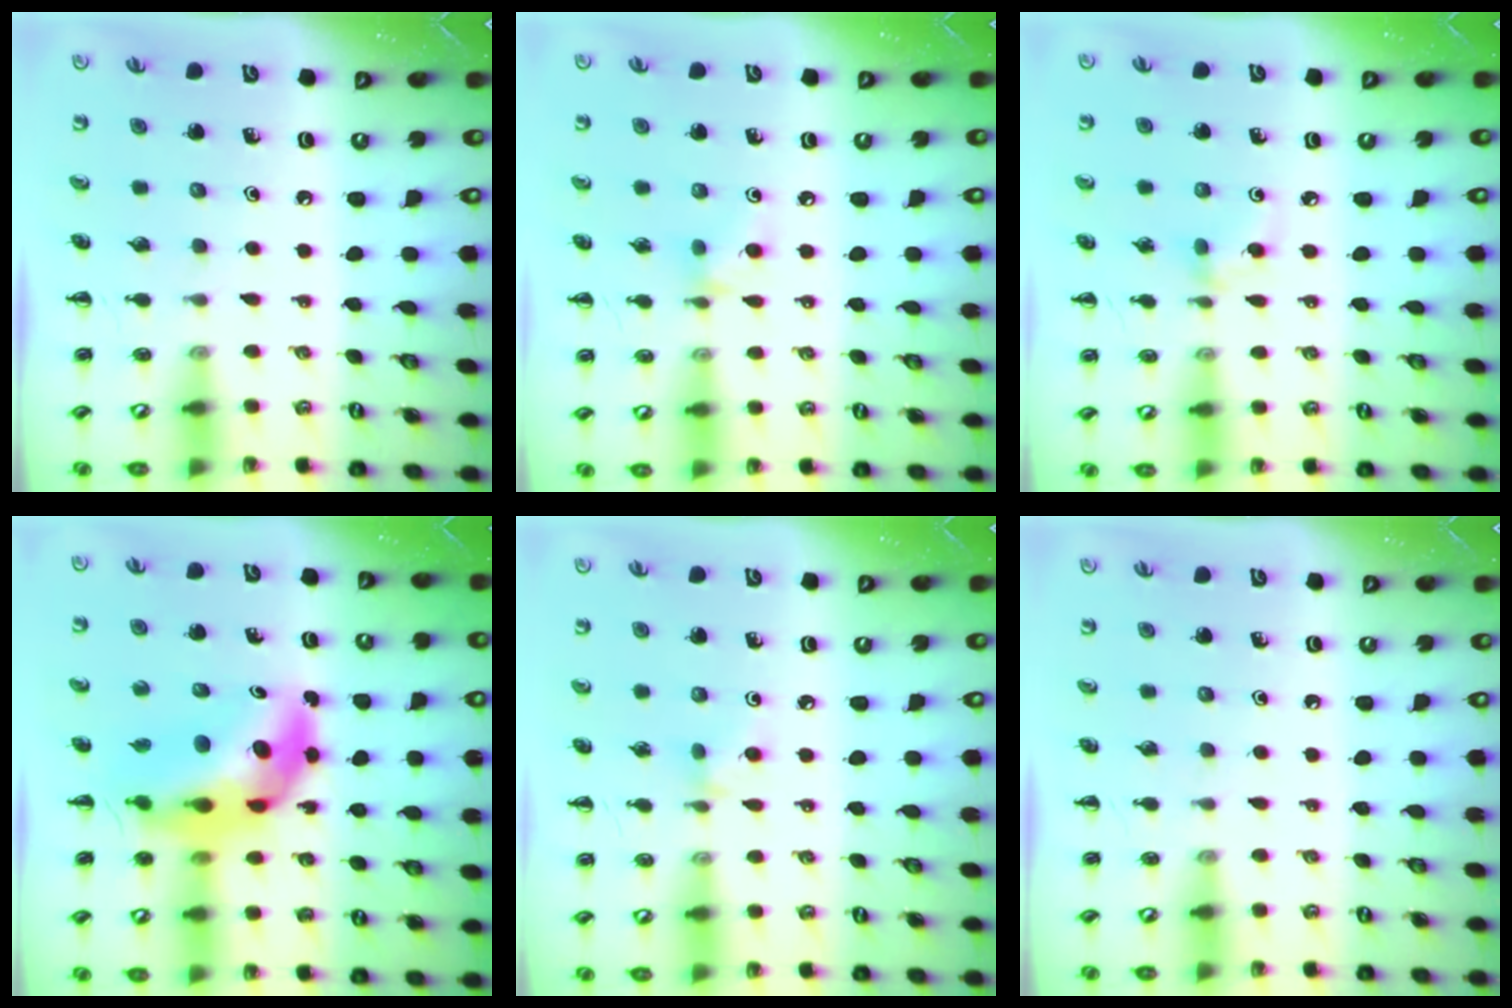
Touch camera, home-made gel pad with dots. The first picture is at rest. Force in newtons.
{"total": 4.5, "press": 4.3, "slide": 1.3}
{"total": 5.0, "press": 4.8, "slide": 1.5}
{"total": 12.1, "press": 11.7, "slide": 3.3}
{"total": 2.9, "press": 2.6, "slide": 1.2}
{"total": 0.0}